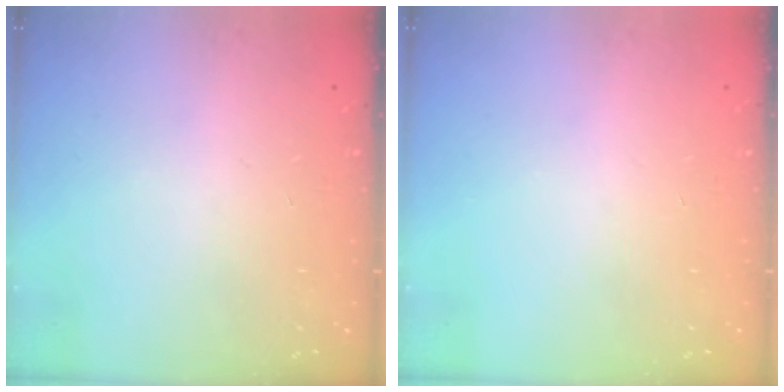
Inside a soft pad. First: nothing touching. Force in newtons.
{"total": 0.0}